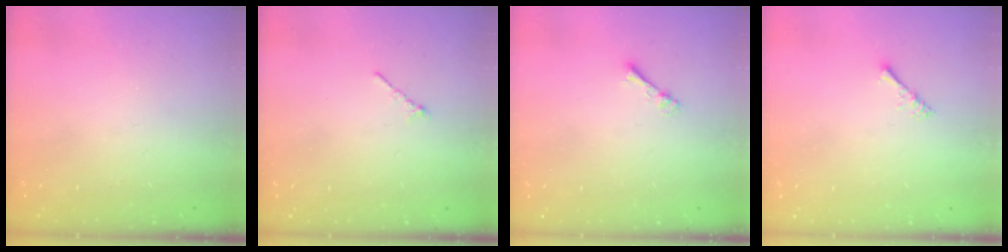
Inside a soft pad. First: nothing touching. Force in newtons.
{"total": 0.8, "press": 0.7, "slide": 0.4}
{"total": 1.7, "press": 1.7, "slide": 0.2}
{"total": 2.2, "press": 2.1, "slide": 0.5}